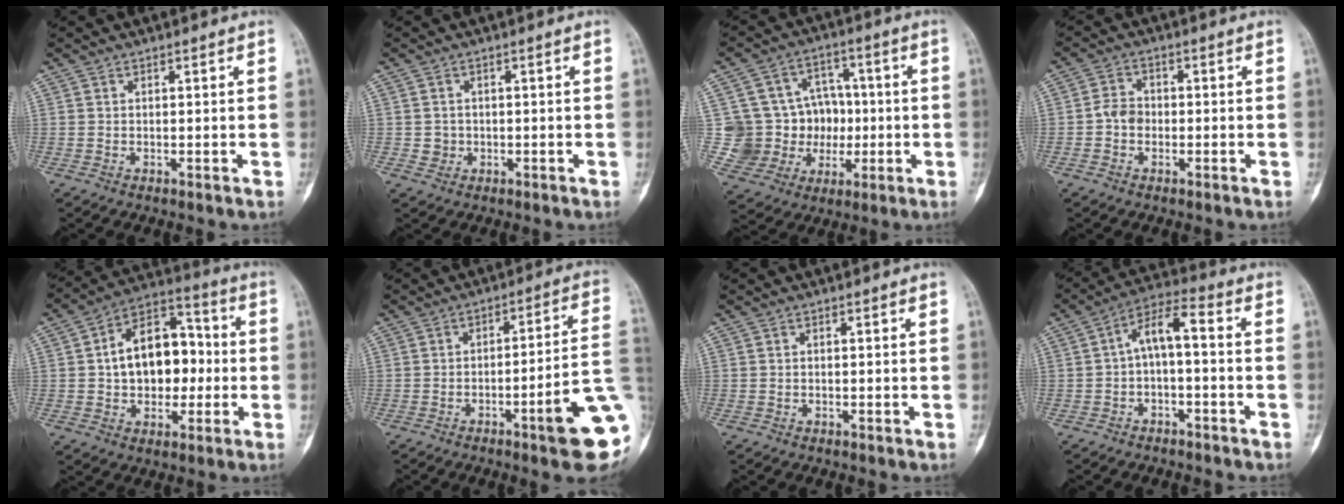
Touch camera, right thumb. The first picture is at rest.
{"total": 2.0, "force": [-0.3, 1.9, 0.4], "torque": [0.003, 0.007, -0.003]}
{"total": 14.4, "force": [-0.1, 12.9, 6.3], "torque": [-0.059, 0.030, 0.023]}
{"total": 3.7, "force": [-0.9, 2.9, 2.0], "torque": [-0.025, 0.013, -0.025]}
{"total": 16.0, "force": [-0.1, 10.9, 11.8], "torque": [-0.133, 0.039, -0.007]}
{"total": 14.1, "force": [-4.8, 1.6, 13.2], "torque": [-0.145, 0.029, -0.065]}
{"total": 0.0}
{"total": 7.3, "force": [-1.1, 2.9, 6.5], "torque": [-0.116, 0.050, -0.027]}